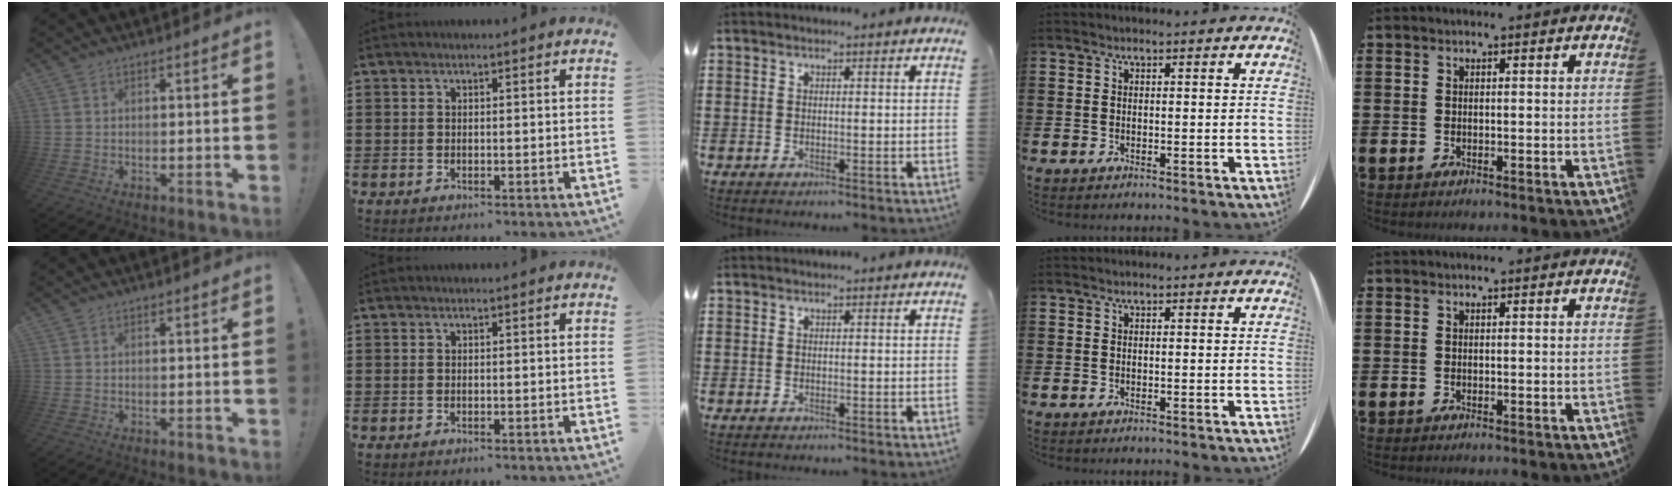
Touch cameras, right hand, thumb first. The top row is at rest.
{}